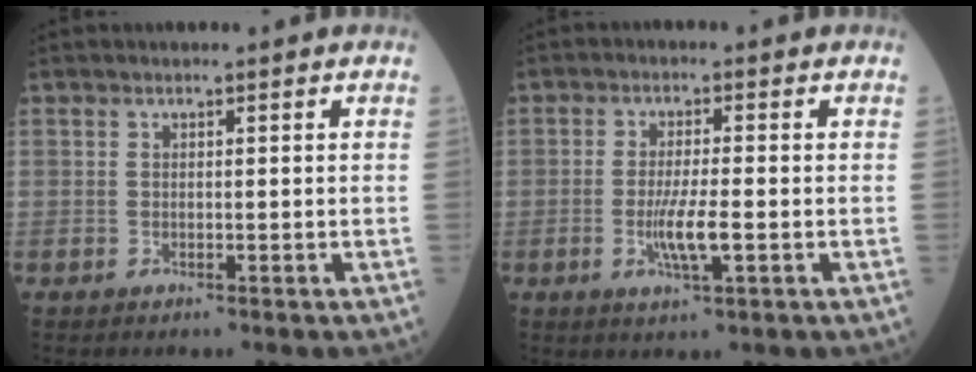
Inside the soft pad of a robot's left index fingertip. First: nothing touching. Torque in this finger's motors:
{"motor_torque": [0.99, 0.02, 0.39, 0.13]}